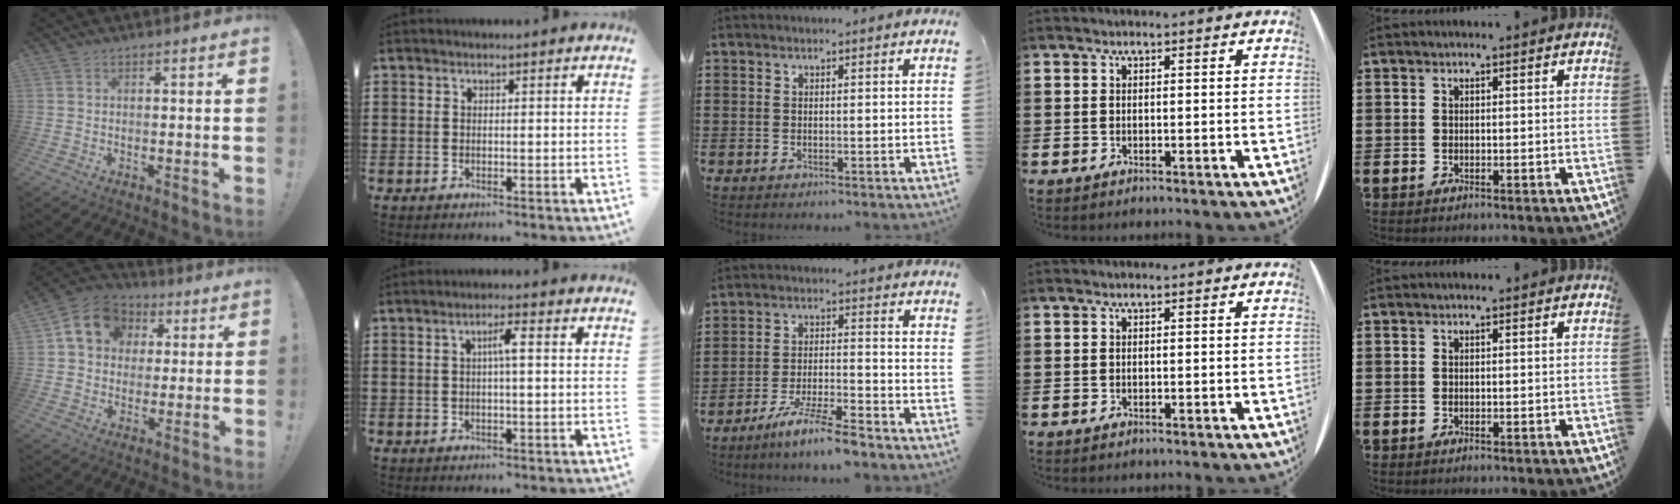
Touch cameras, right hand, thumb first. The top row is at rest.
{"thumb": {"total": 12.9, "force": [4.2, 10.7, 5.8], "torque": [-0.074, -0.010, 0.084]}, "index": {"total": 2.7, "force": [0.1, 0.1, 2.7], "torque": [-0.051, 0.002, -0.002]}, "middle": {"total": 7.0, "force": [-6.0, -0.1, 3.6], "torque": [-0.077, -0.009, -0.115]}}